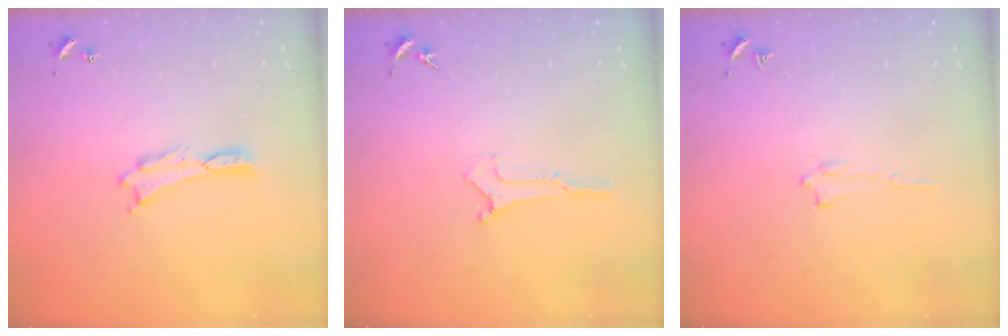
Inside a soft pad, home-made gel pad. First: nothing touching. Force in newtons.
{"total": 0.0}
{"total": 0.6, "press": 0.6, "slide": 0.1}